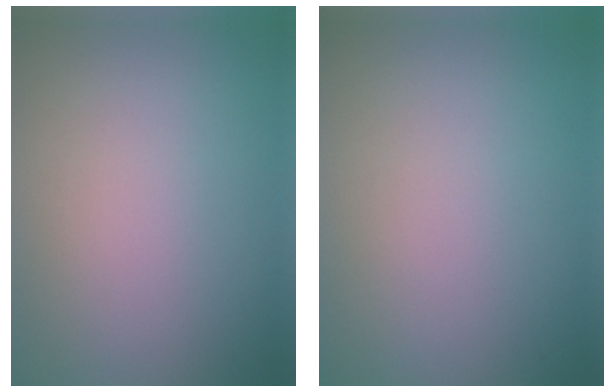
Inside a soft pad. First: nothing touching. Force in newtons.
{"total": 0.0}